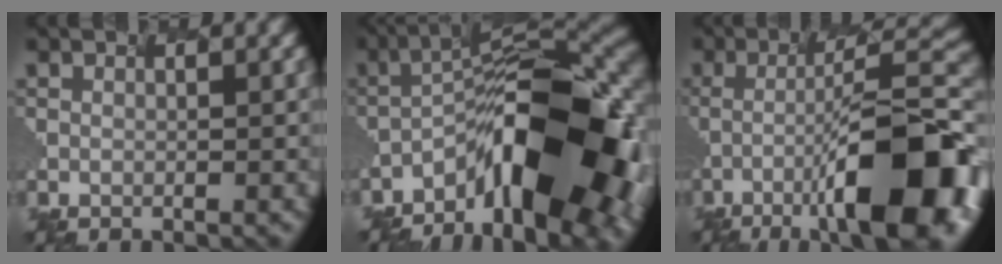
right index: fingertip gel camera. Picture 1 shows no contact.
{"total": 14.2, "force": [-7.8, 4.2, 11.1], "torque": [-0.174, 0.008, -0.115]}
{"total": 12.7, "force": [-5.2, 2.7, 11.2], "torque": [-0.186, -0.004, -0.062]}